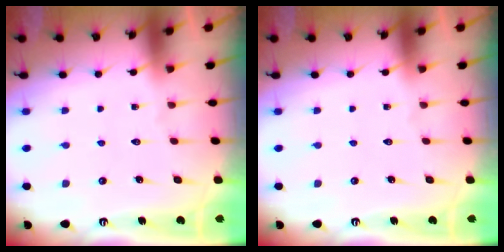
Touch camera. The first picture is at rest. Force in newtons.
{"total": 0.0}